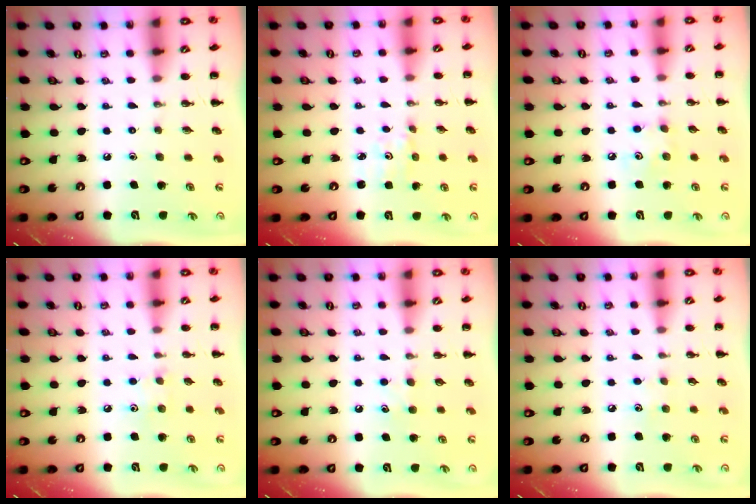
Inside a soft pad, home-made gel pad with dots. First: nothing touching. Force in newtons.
{"total": 1.6, "press": 1.6, "slide": 0.2}
{"total": 4.6, "press": 4.5, "slide": 1.1}
{"total": 5.8, "press": 5.7, "slide": 1.1}
{"total": 5.9, "press": 5.7, "slide": 1.5}
{"total": 3.6, "press": 3.5, "slide": 0.8}